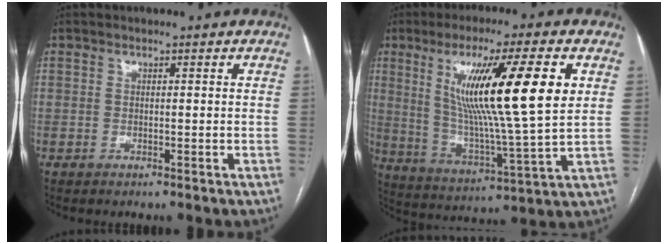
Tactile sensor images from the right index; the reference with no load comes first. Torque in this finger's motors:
{"motor_torque": [1.85, 0.29, 1.05, 0.21]}